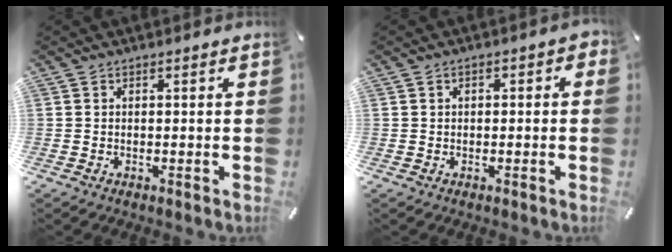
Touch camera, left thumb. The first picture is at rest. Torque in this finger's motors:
{"motor_torque": [0.51, -0.02, 0.16, 0.15, 0.00]}